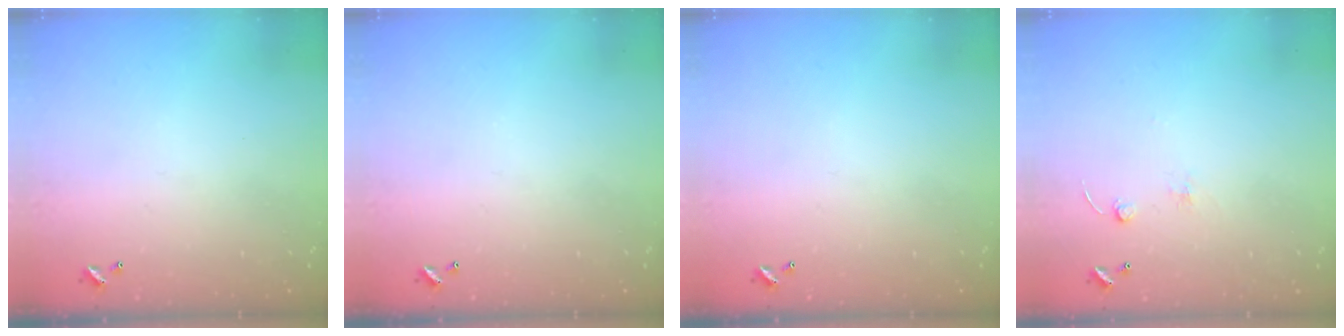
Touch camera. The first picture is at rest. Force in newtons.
{"total": 0.0}
{"total": 0.0}
{"total": 2.5, "press": 2.4, "slide": 0.8}